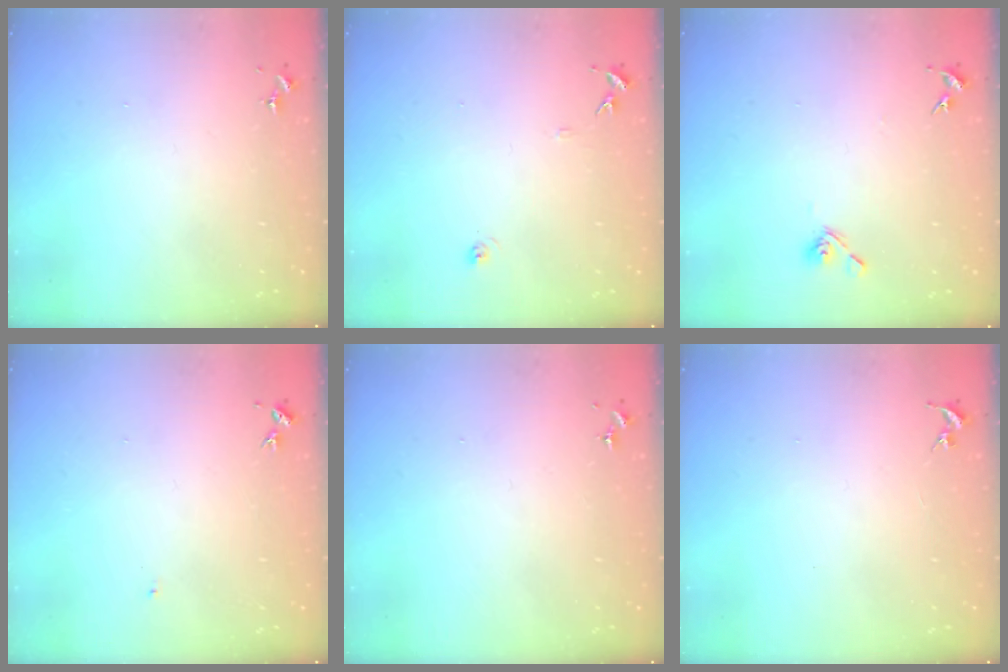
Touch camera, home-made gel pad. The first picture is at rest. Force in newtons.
{"total": 6.5, "press": 6.5, "slide": 0.6}
{"total": 7.0, "press": 6.8, "slide": 1.8}
{"total": 3.3, "press": 3.3, "slide": 0.4}
{"total": 0.0}
{"total": 0.0}